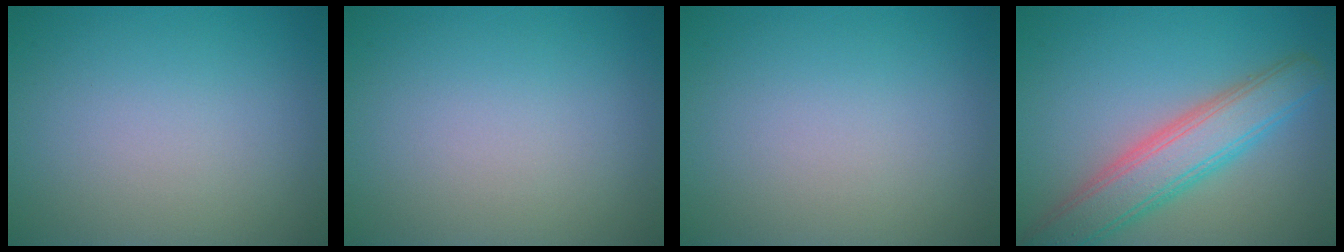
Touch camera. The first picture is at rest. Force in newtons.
{"total": 0.0}
{"total": 0.0}
{"total": 6.0, "press": 5.9, "slide": 0.7}